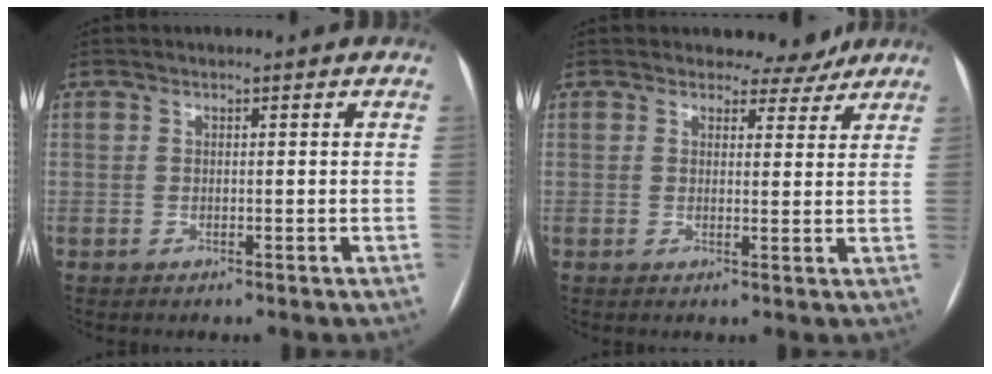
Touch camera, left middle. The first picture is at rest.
{"total": 3.8, "force": [3.5, 1.6, 0.2], "torque": [0.002, -0.007, 0.035]}